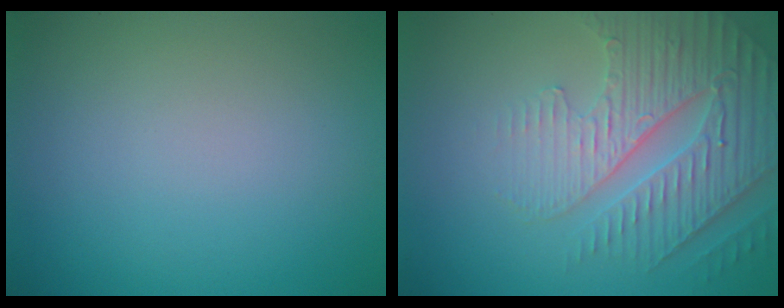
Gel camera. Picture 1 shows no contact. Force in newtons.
{"total": 5.1, "press": 4.6, "slide": 2.3}